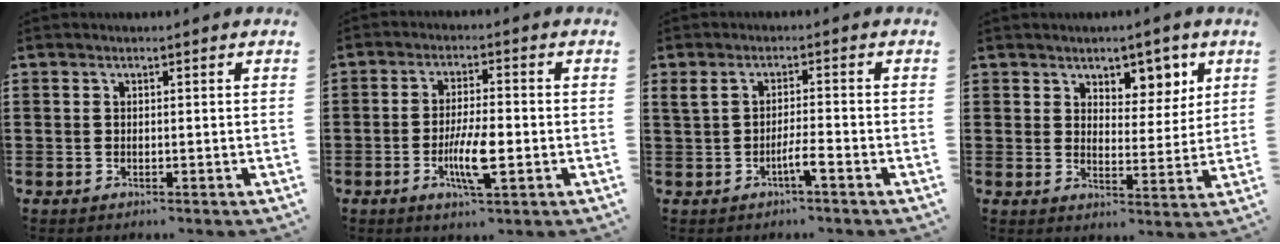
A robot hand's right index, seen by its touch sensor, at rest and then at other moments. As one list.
[{"total": 7.1, "force": [-2.1, 1.7, 6.6], "torque": [-0.129, -0.009, -0.038]}, {"total": 3.2, "force": [-1.4, 0.3, 2.8], "torque": [-0.050, 0.001, -0.029]}, {"total": 5.1, "force": [3.6, 3.2, 1.4], "torque": [-0.026, -0.010, 0.059]}]